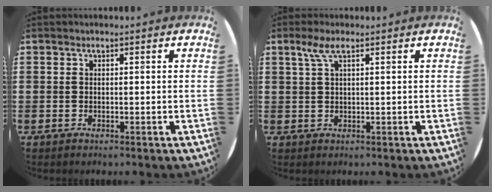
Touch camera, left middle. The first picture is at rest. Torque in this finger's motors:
{"motor_torque": [0.54, -0.19, 0.08, 0.04]}